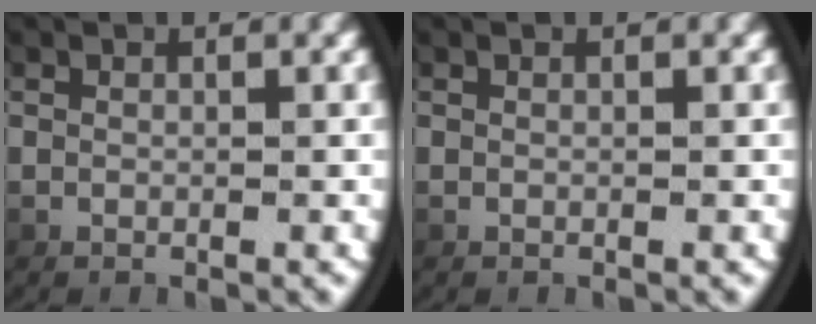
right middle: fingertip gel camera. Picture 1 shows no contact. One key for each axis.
{"total": 0.0}